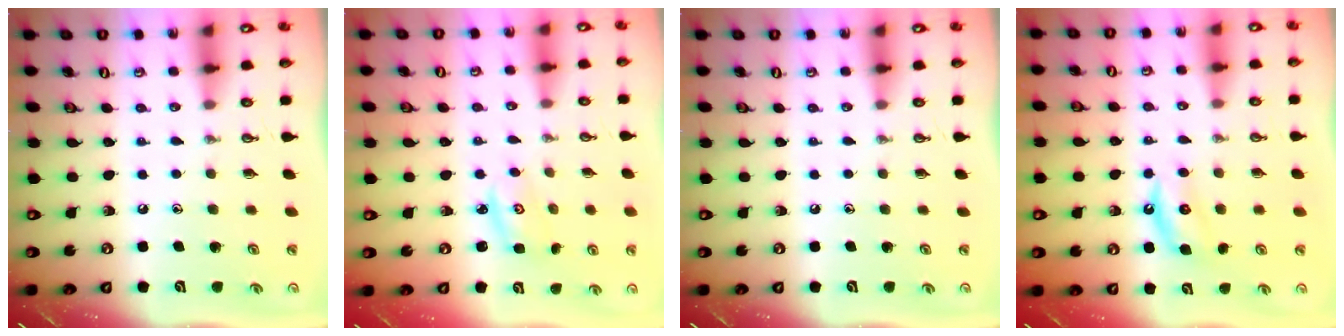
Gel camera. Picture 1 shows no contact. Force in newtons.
{"total": 2.8, "press": 2.8, "slide": 0.3}
{"total": 0.0}
{"total": 4.6, "press": 4.5, "slide": 0.5}